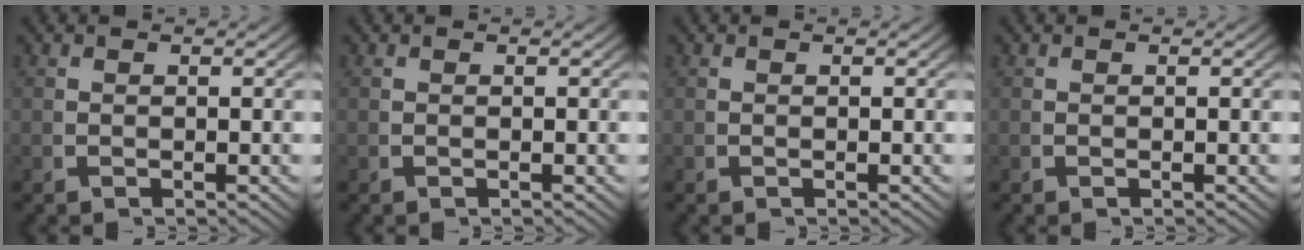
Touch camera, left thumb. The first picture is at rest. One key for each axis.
{"total": 0.0}
{"total": 0.0}
{"total": 0.0}